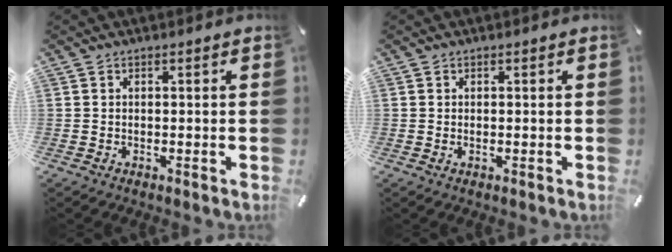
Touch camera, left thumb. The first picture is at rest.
{"total": 0.5, "force": [0.0, 0.1, 0.5], "torque": [-0.010, -0.001, 0.001]}